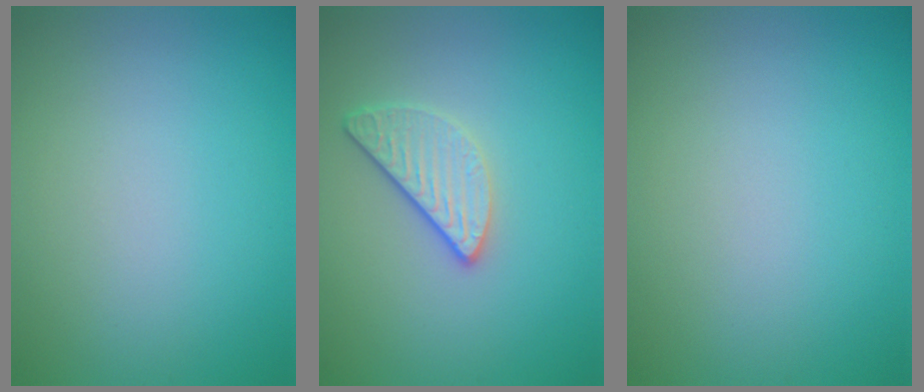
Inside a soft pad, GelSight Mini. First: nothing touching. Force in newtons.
{"total": 2.7, "press": 2.3, "slide": 1.3}
{"total": 0.0}